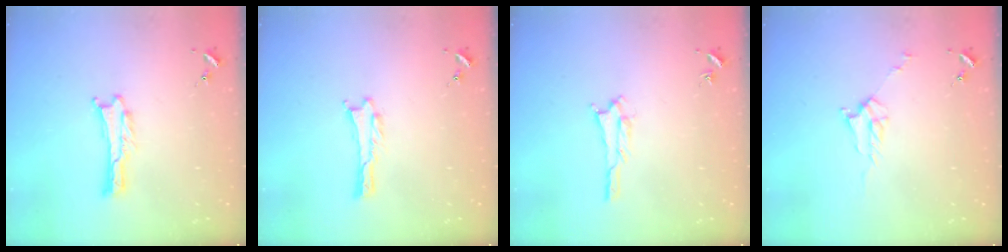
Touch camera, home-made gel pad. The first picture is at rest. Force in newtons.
{"total": 0.0}
{"total": 1.1, "press": 1.1, "slide": 0.2}
{"total": 2.7, "press": 2.7, "slide": 0.3}